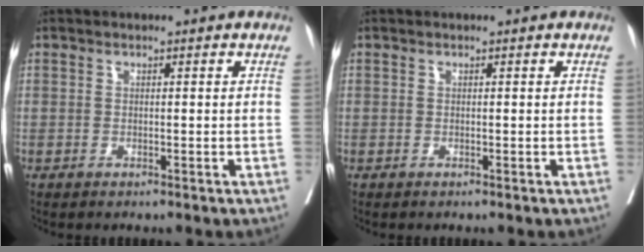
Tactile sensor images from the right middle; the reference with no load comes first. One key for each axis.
{"total": 0.0}